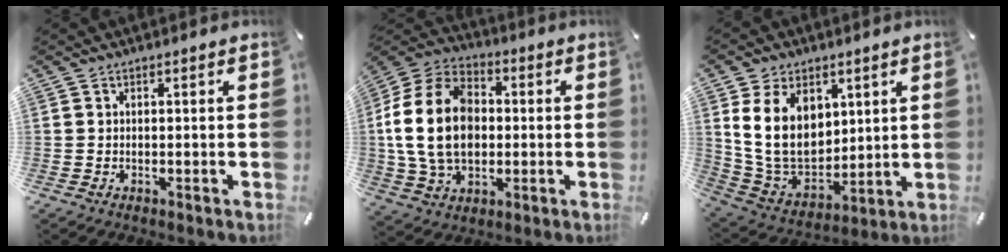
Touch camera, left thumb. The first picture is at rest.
{"total": 18.0, "force": [-0.4, 13.6, 11.8], "torque": [-0.276, 0.014, -0.010]}
{"total": 16.0, "force": [5.2, 11.8, 9.5], "torque": [-0.200, -0.023, 0.096]}